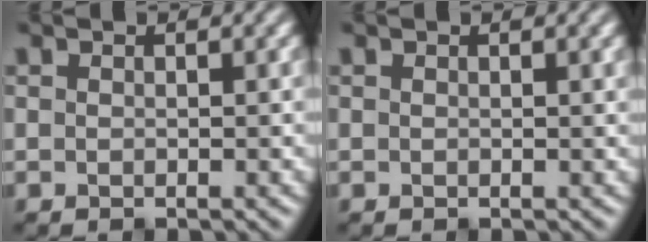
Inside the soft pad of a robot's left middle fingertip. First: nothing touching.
{"total": 1.1, "force": [0.7, 0.2, 0.9], "torque": [-0.008, 0.004, 0.010]}